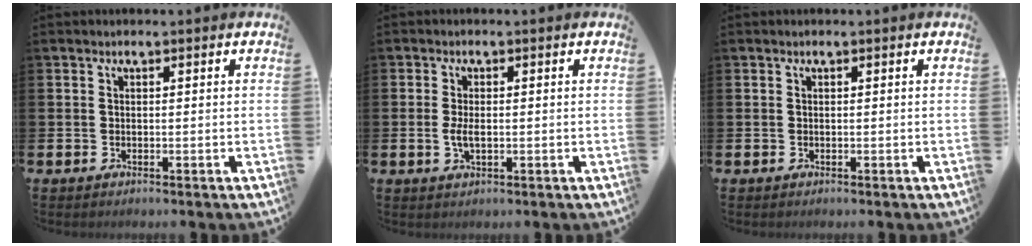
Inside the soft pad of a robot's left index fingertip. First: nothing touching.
{"total": 2.5, "force": [-0.2, 1.2, 2.2], "torque": [-0.039, 0.002, -0.006]}
{"total": 0.0}